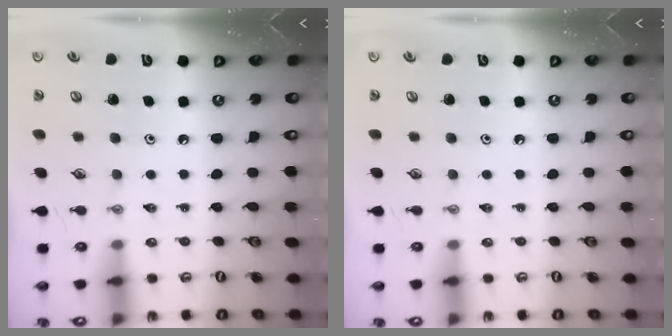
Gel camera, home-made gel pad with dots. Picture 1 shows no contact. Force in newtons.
{"total": 0.0}